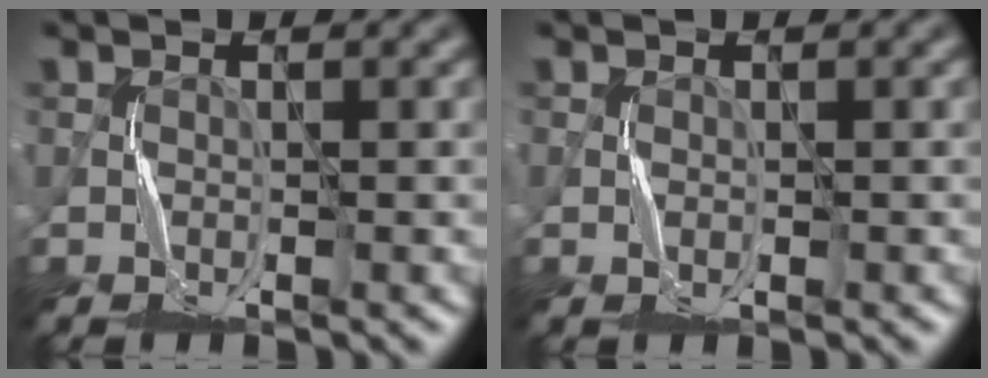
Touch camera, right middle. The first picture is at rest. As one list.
[{"total": 0.0}]